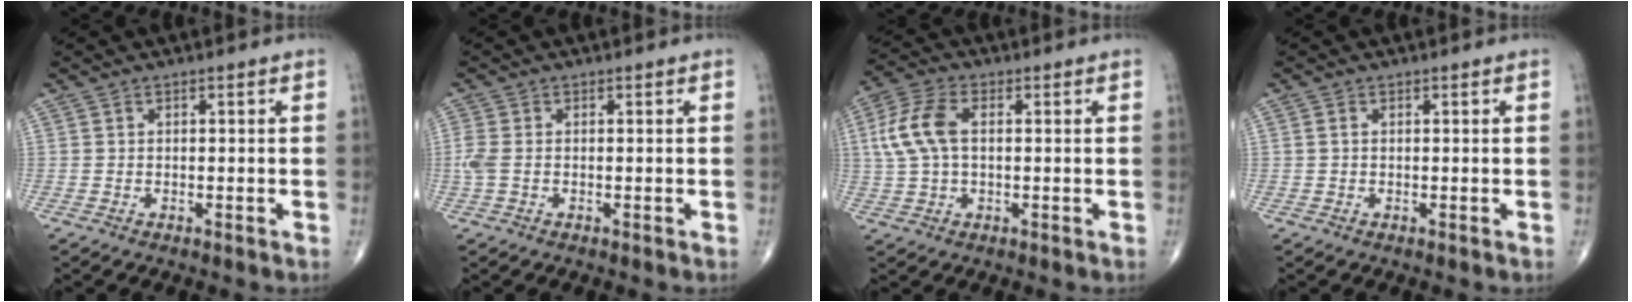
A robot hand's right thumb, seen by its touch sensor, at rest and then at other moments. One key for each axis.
{"total": 2.8, "fx": -0.4, "fy": 1.6, "fz": 2.2, "tx": -0.074, "ty": 0.000, "tz": -0.009}
{"total": 9.4, "fx": 1.3, "fy": 5.3, "fz": 7.6, "tx": -0.173, "ty": 0.018, "tz": 0.024}
{"total": 0.6, "fx": 0.1, "fy": 0.4, "fz": 0.5, "tx": -0.012, "ty": 0.002, "tz": 0.002}